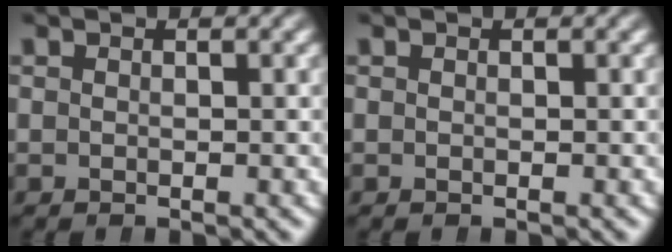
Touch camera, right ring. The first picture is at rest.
{"total": 0.0}